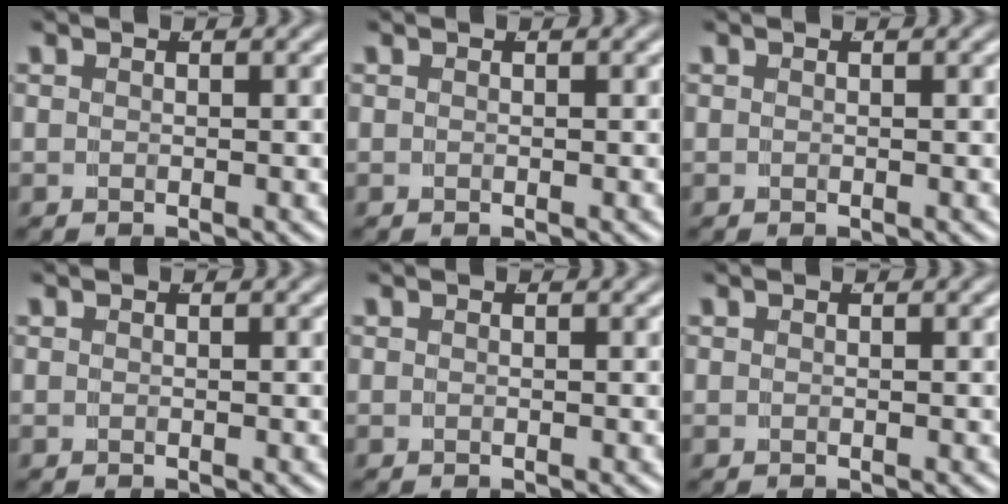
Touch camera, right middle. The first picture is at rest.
{"total": 0.0}
{"total": 0.0}
{"total": 0.0}
{"total": 0.0}
{"total": 0.0}